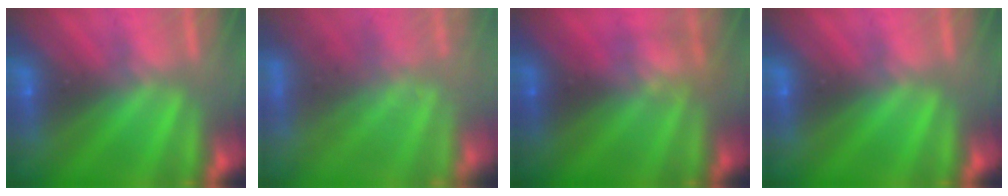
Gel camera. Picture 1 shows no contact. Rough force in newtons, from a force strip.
{"total": 7.5}
{"total": 2.4}
{"total": 0.0}